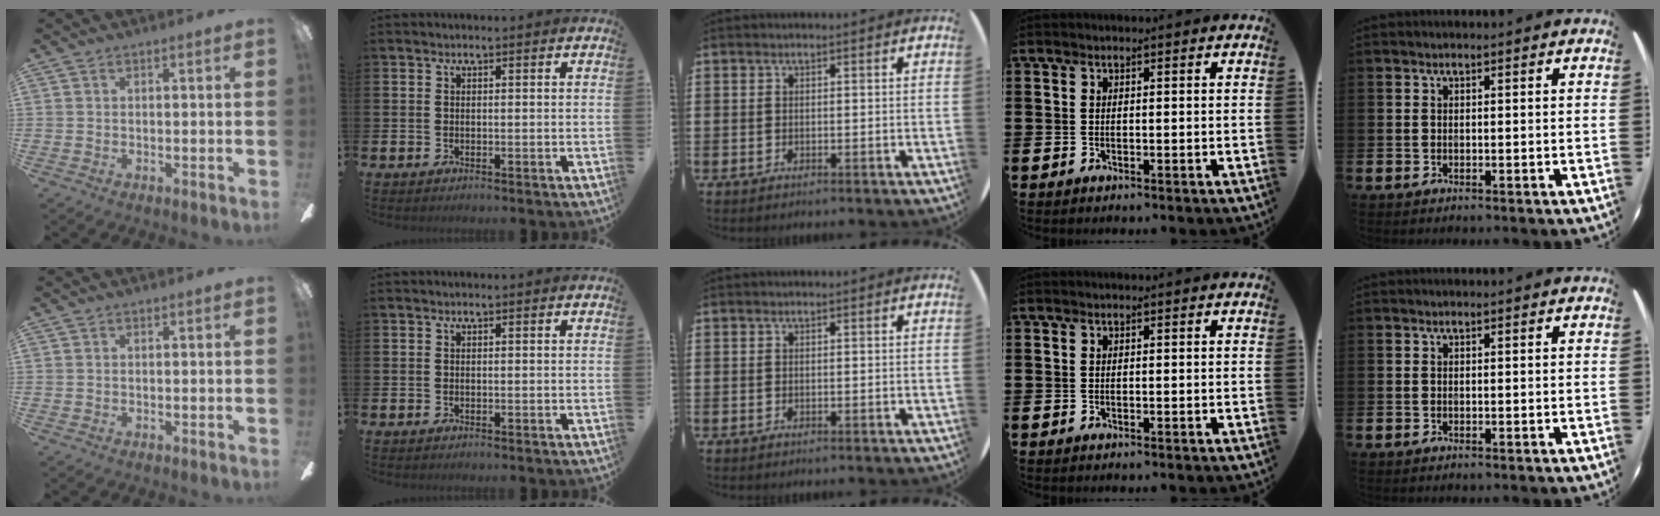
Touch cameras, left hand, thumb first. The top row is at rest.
{}